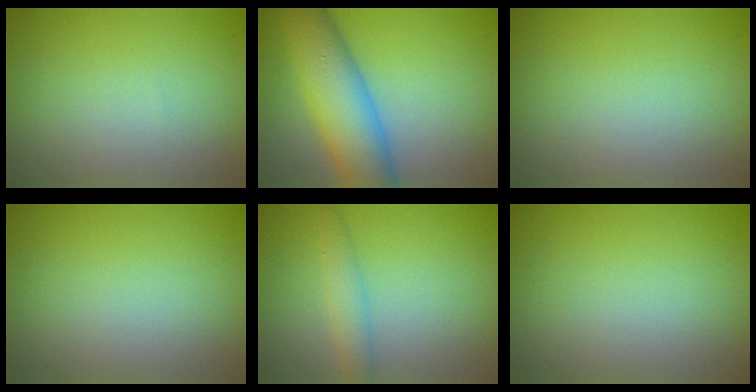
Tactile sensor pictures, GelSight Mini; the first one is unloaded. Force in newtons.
{"total": 9.0, "press": 9.0, "slide": 0.2}
{"total": 0.0}
{"total": 0.0}
{"total": 2.2, "press": 2.2, "slide": 0.1}
{"total": 0.0}